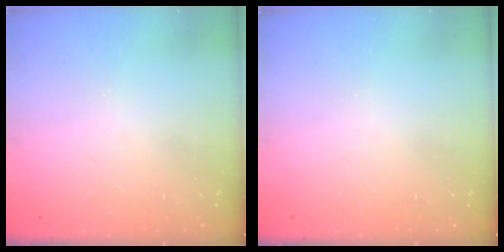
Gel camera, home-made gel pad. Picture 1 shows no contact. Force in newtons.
{"total": 0.0}